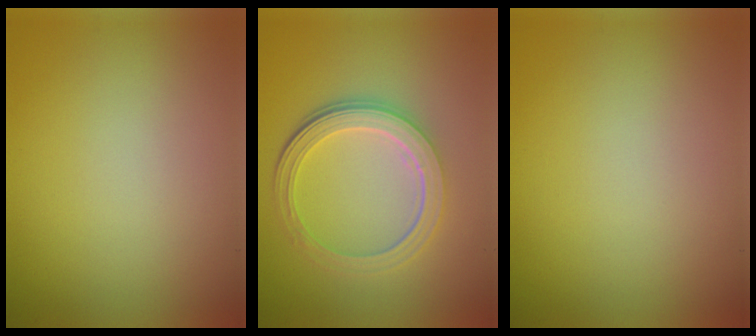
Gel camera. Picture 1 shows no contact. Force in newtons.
{"total": 5.1, "press": 3.7, "slide": 3.5}
{"total": 0.0}